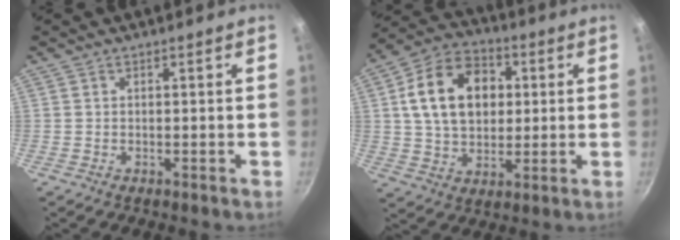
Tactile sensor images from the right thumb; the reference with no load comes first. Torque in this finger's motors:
{"motor_torque": [-0.50, 1.11, 0.69, 0.19, 0.30]}